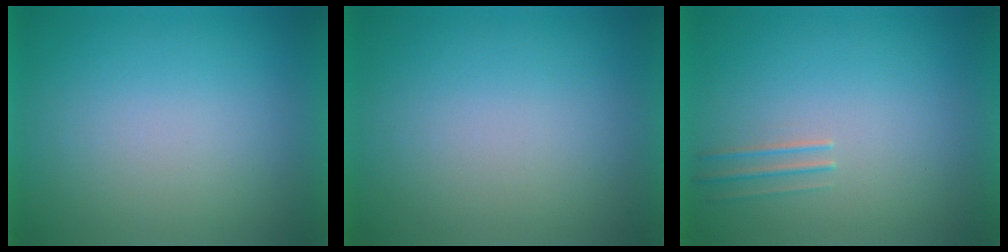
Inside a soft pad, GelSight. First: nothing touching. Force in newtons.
{"total": 1.0}
{"total": 1.3}